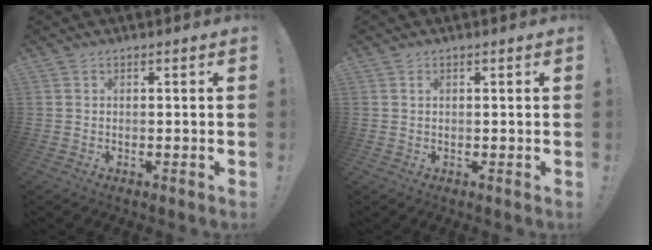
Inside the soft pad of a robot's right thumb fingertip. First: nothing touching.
{"total": 0.0}